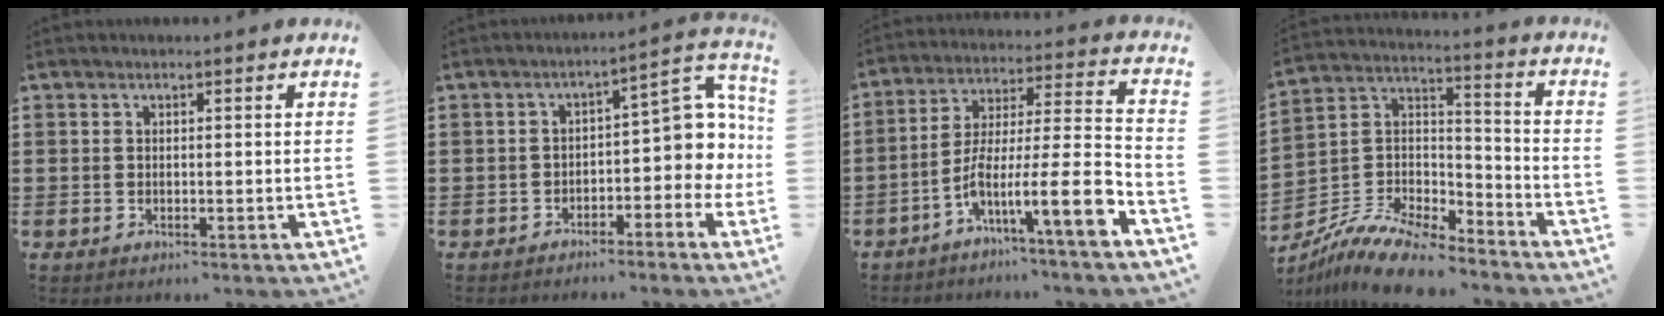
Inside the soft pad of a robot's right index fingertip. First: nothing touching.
{"total": 6.2, "force": [-1.2, 3.5, 5.0], "torque": [-0.066, -0.013, -0.030]}
{"total": 11.9, "force": [-6.3, 1.3, 10.1], "torque": [-0.184, -0.010, -0.121]}
{"total": 11.3, "force": [-9.9, 2.9, 4.7], "torque": [-0.104, 0.026, -0.198]}